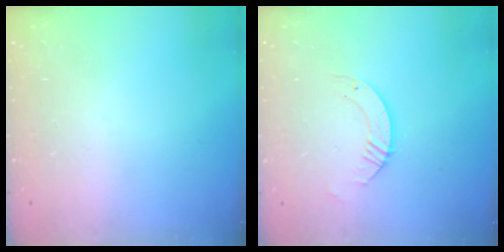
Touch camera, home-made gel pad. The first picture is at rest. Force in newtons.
{"total": 3.8, "press": 3.8, "slide": 0.1}